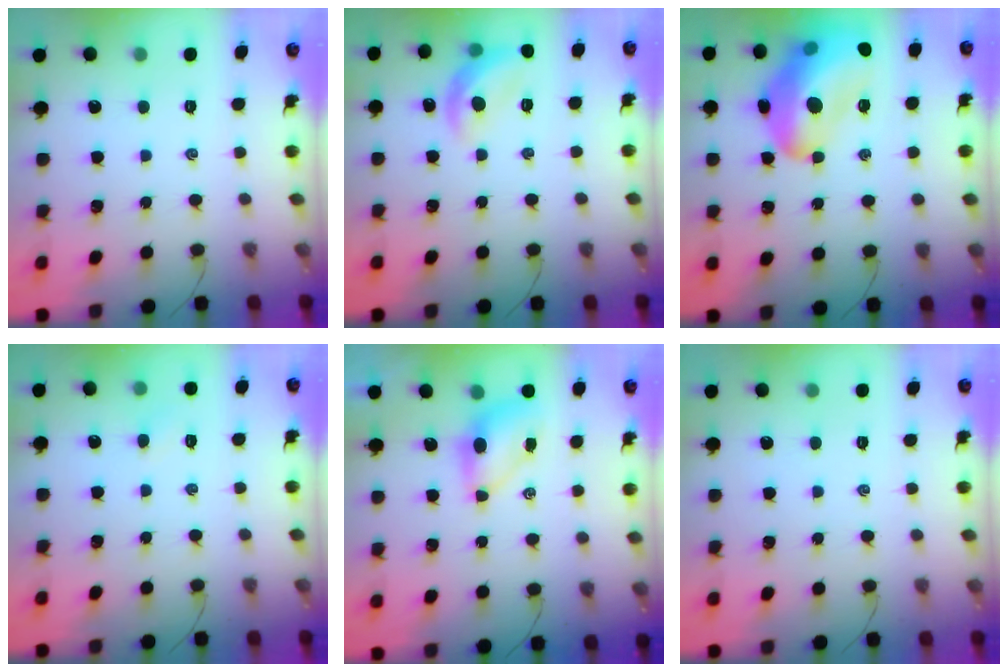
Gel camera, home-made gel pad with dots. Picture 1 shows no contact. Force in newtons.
{"total": 11.4, "press": 11.4, "slide": 1.2}
{"total": 22.2, "press": 21.9, "slide": 3.7}
{"total": 3.0, "press": 2.9, "slide": 0.8}
{"total": 5.7, "press": 5.6, "slide": 1.0}
{"total": 0.0}